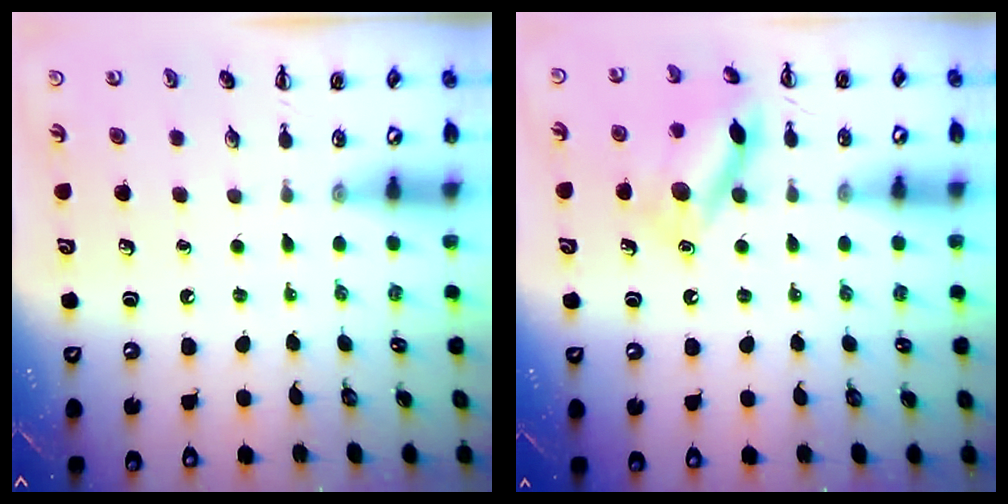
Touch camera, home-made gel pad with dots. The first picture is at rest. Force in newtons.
{"total": 13.7, "press": 13.7, "slide": 1.3}